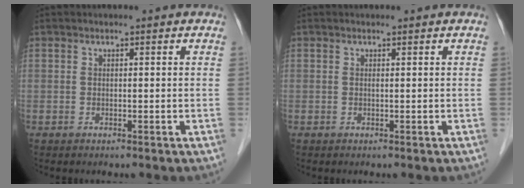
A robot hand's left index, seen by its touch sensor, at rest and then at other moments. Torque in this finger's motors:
{"motor_torque": [0.11, 0.21, -0.02, -0.01]}